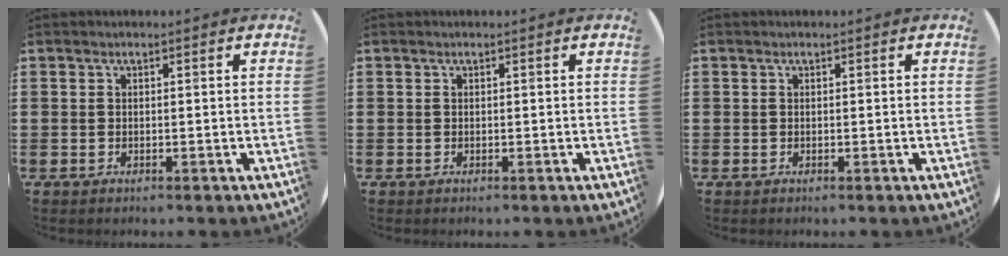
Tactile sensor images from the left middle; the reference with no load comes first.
{"total": 0.0}
{"total": 0.0}